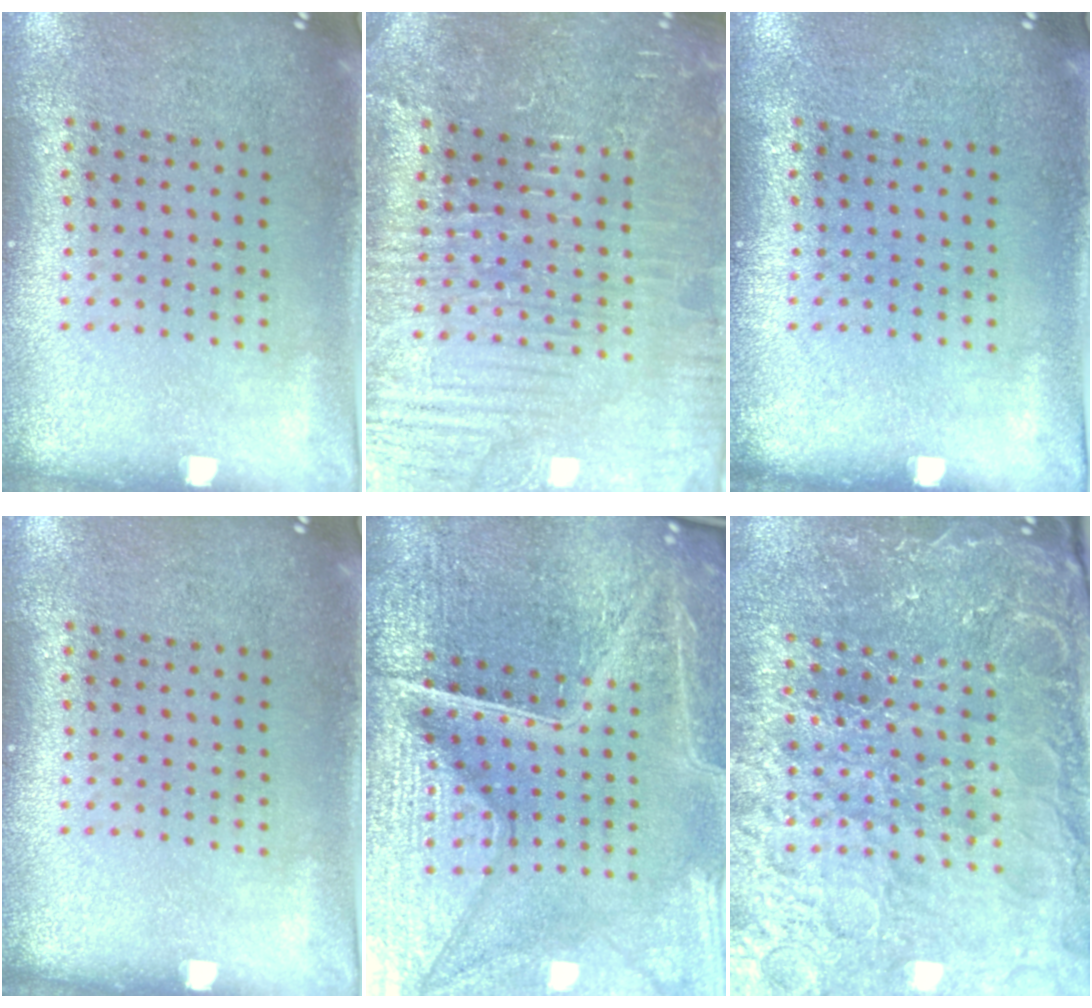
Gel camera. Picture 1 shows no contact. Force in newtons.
{"total": 4.4, "press": 4.2, "slide": 1.3}
{"total": 0.0}
{"total": 0.0}
{"total": 6.9, "press": 6.1, "slide": 3.2}
{"total": 5.2, "press": 4.8, "slide": 1.9}